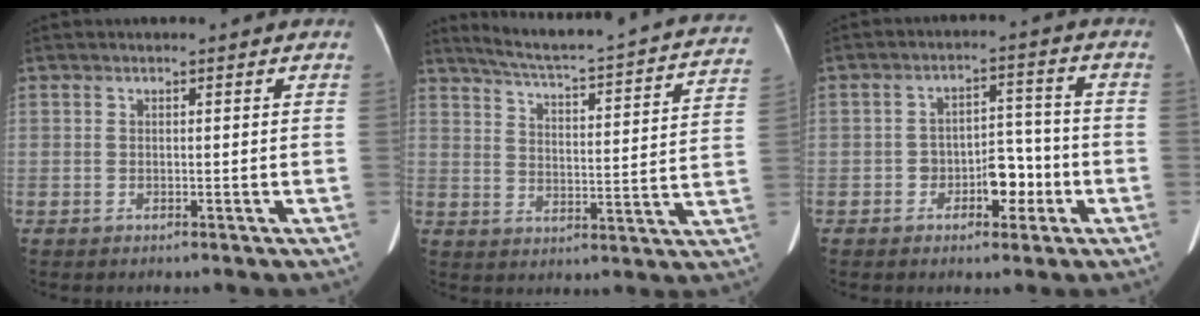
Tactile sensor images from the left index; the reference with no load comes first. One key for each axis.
{"total": 25.5, "fx": 22.9, "fy": 1.8, "fz": 11.0, "tx": -0.167, "ty": -0.050, "tz": 0.282}
{"total": 5.9, "fx": -2.5, "fy": 3.4, "fz": 4.1, "tx": -0.061, "ty": 0.020, "tz": -0.037}